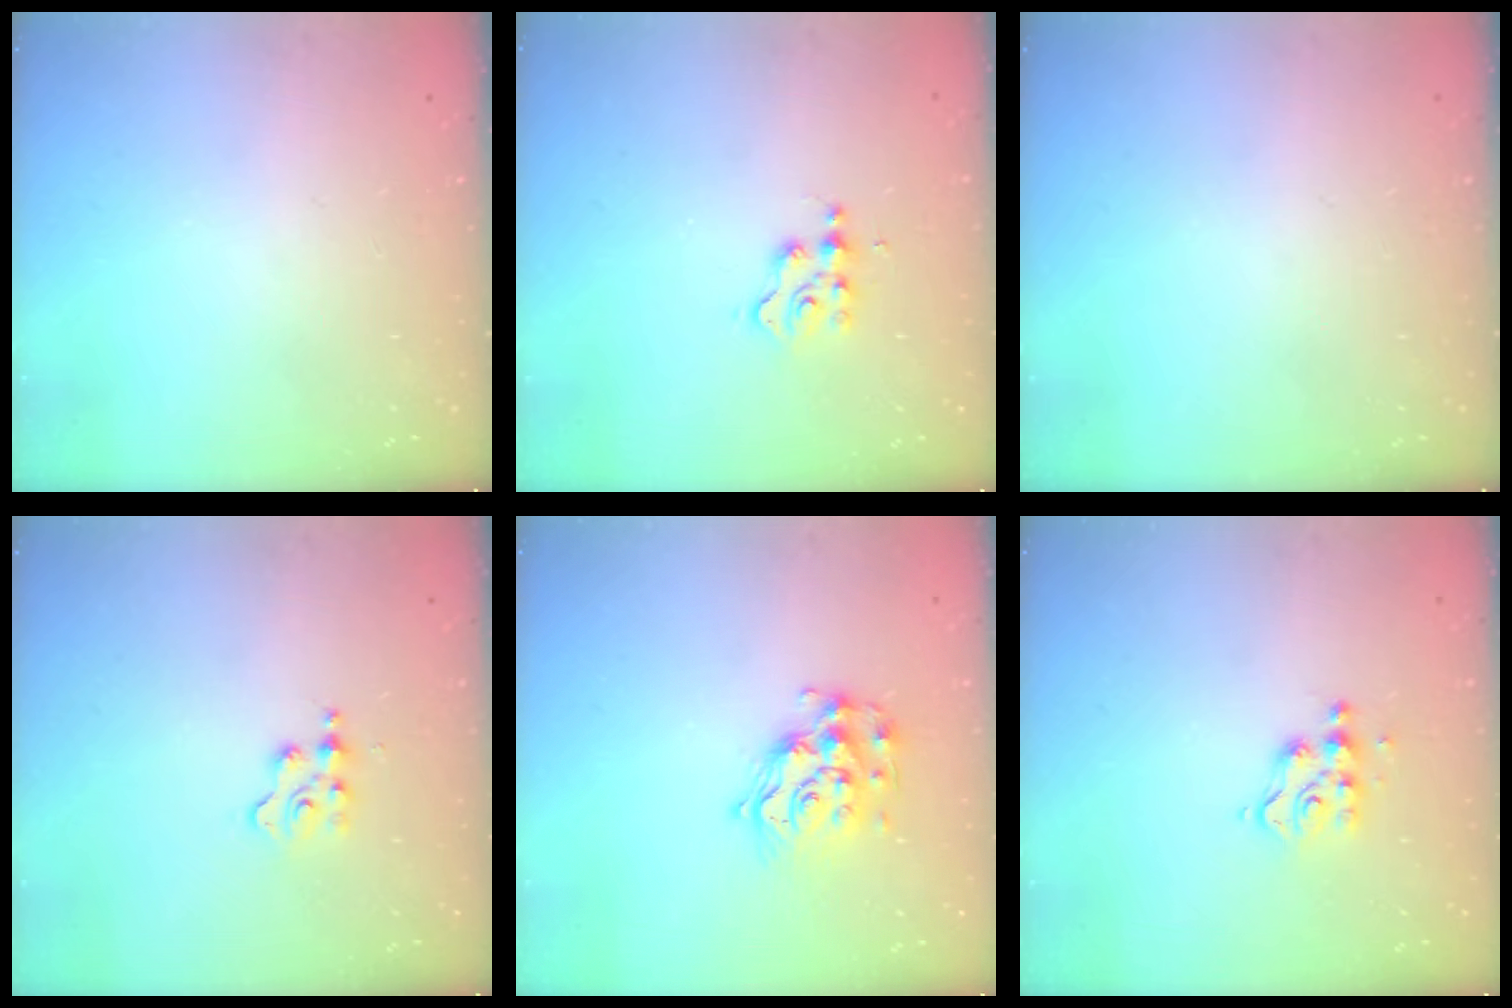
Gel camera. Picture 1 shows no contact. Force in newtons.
{"total": 3.0, "press": 3.0, "slide": 0.2}
{"total": 0.0}
{"total": 2.2, "press": 2.1, "slide": 0.3}
{"total": 14.2, "press": 14.2, "slide": 1.0}
{"total": 5.8, "press": 5.8, "slide": 0.0}